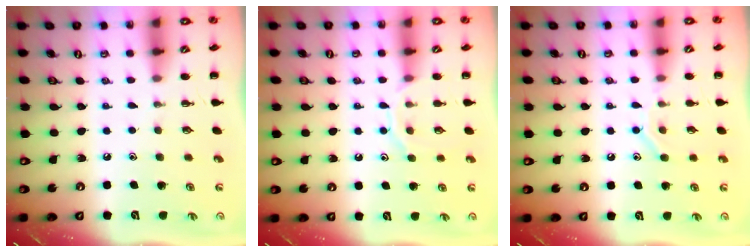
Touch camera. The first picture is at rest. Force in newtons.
{"total": 8.8, "press": 8.8, "slide": 0.6}
{"total": 8.7, "press": 8.5, "slide": 1.6}